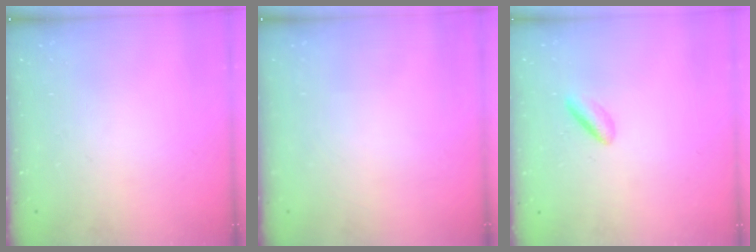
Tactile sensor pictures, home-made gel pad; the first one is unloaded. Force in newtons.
{"total": 0.0}
{"total": 2.6, "press": 2.4, "slide": 0.9}